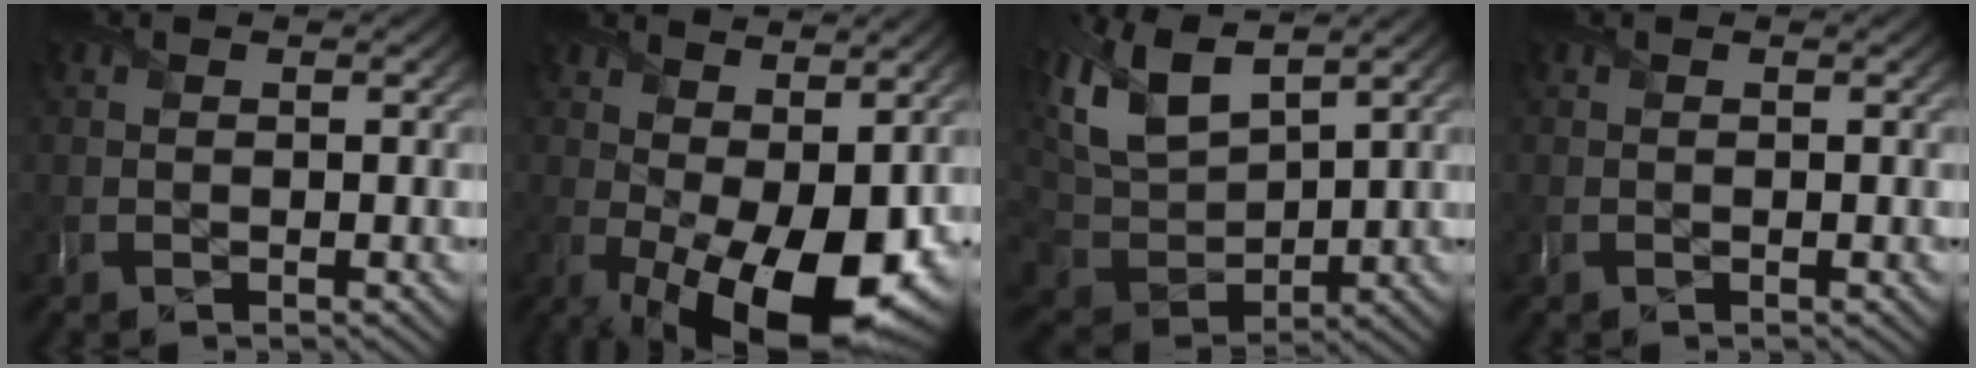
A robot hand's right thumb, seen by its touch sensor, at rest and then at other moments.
{"total": 14.7, "force": [-1.8, 7.3, 12.6], "torque": [-0.201, -0.041, 0.006]}
{"total": 11.3, "force": [6.3, 5.6, 7.5], "torque": [-0.210, 0.014, 0.126]}
{"total": 0.0}